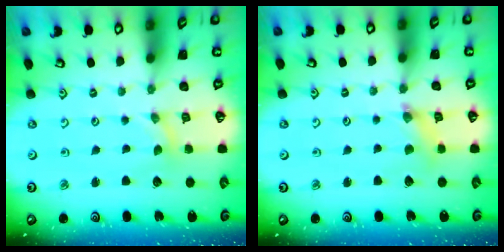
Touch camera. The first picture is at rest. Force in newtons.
{"total": 2.5, "press": 2.4, "slide": 0.3}